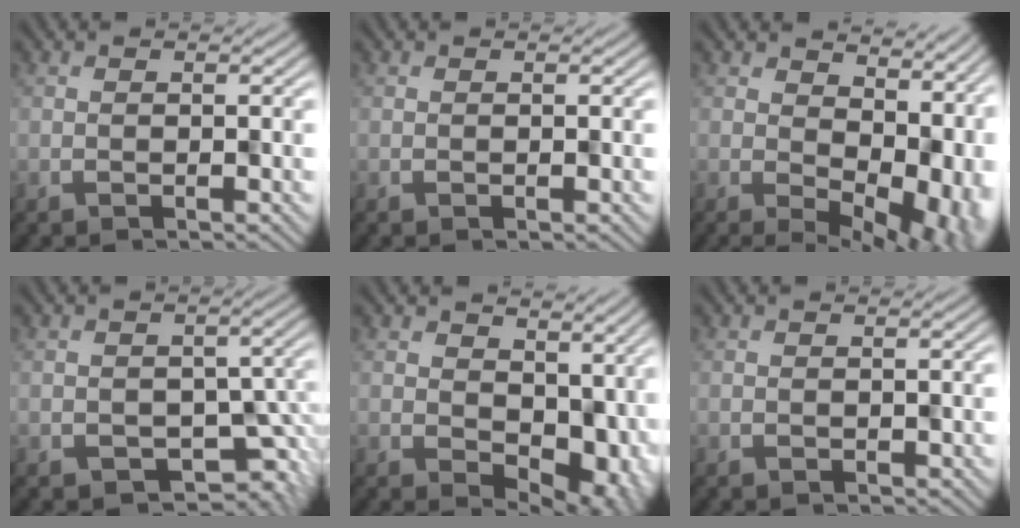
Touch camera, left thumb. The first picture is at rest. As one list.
[{"total": 0.0}, {"total": 13.5, "force": [1.3, 8.5, 10.3], "torque": [-0.114, -0.037, 0.063]}, {"total": 5.4, "force": [-2.4, 3.9, 2.9], "torque": [-0.026, -0.023, -0.022]}, {"total": 8.5, "force": [0.9, 6.1, 5.8], "torque": [-0.074, -0.032, 0.031]}, {"total": 0.6, "force": [0.1, 0.3, -0.5], "torque": [0.008, -0.005, 0.005]}]